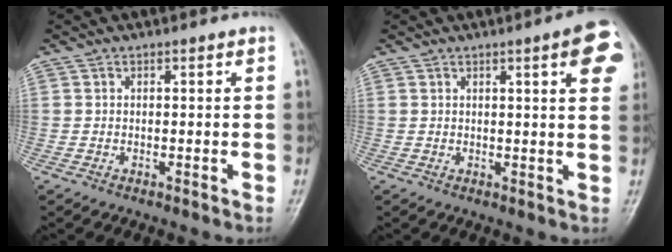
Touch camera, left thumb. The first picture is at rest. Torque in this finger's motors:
{"motor_torque": [0.18, 0.23, 0.68, -0.44, 0.03]}